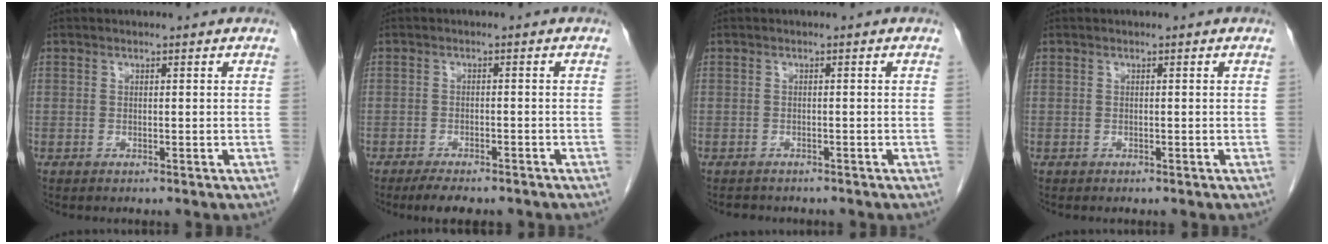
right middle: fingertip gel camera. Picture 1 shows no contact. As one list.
[{"total": 5.3, "force": [-4.3, 1.5, 2.7], "torque": [-0.042, -0.010, -0.060]}, {"total": 2.6, "force": [-2.2, 1.1, 0.6], "torque": [-0.014, -0.002, -0.027]}, {"total": 0.0}]